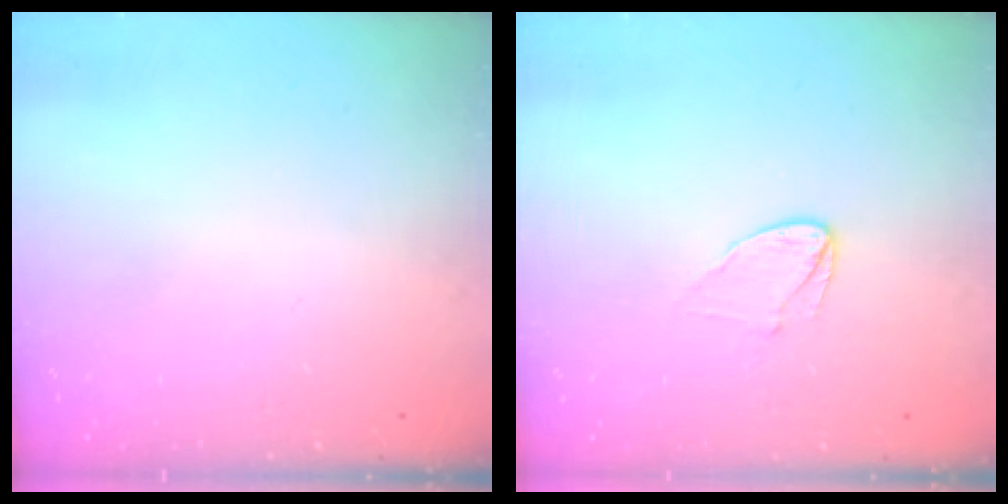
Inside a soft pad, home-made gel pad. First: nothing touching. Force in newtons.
{"total": 4.8, "press": 4.8, "slide": 0.4}